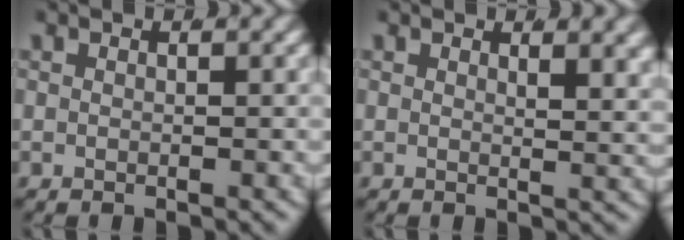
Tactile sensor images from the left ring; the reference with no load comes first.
{"total": 1.4, "force": [1.1, -0.2, 0.8], "torque": [-0.009, -0.013, 0.020]}